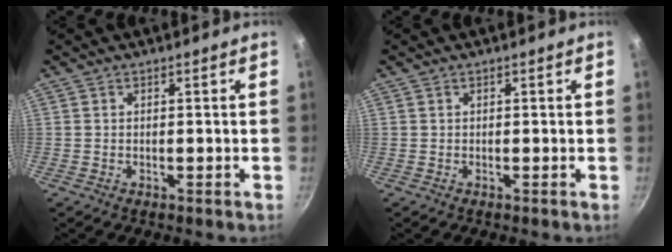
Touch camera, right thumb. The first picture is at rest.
{"total": 0.0}